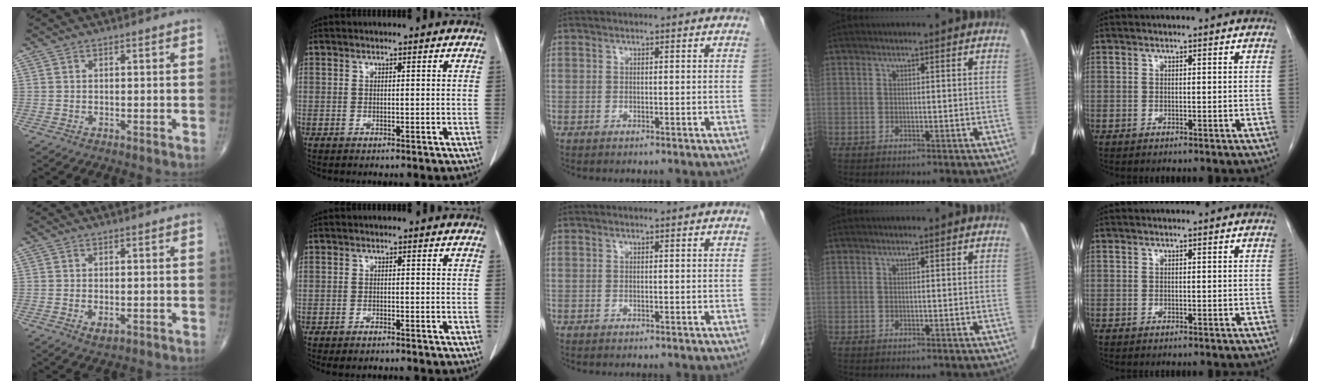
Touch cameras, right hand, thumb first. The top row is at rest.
{"thumb": {"total": 2.3, "force": [-0.9, 1.2, 1.8], "torque": [-0.028, 0.002, -0.010]}, "index": {"total": 2.0, "force": [-1.7, 0.6, 1.0], "torque": [-0.016, -0.002, -0.021]}}